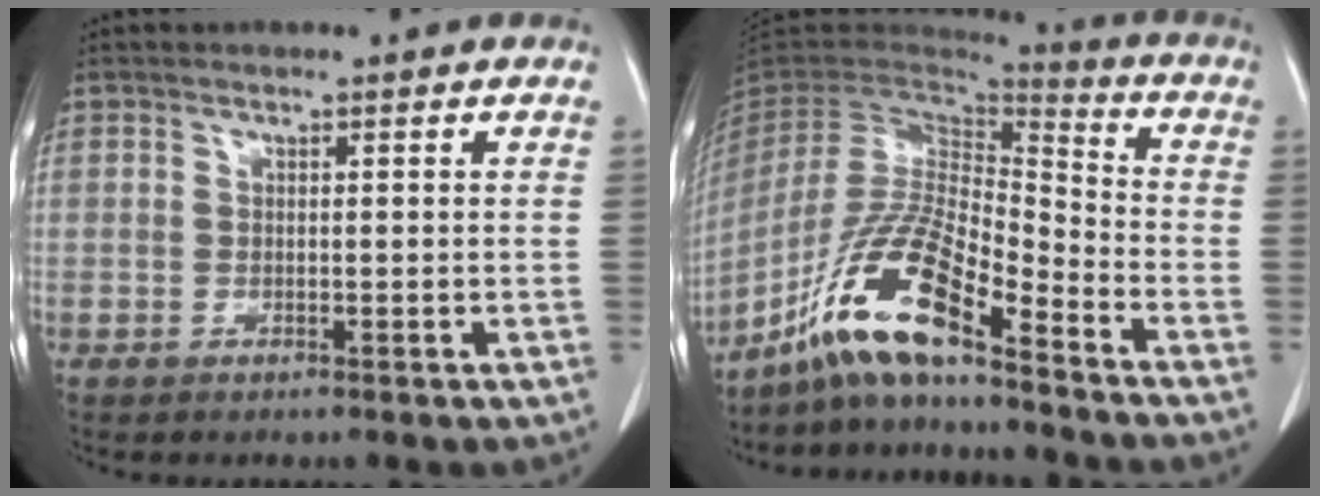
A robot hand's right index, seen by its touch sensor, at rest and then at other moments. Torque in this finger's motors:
{"motor_torque": [0.69, -0.69, 0.41, 0.14]}